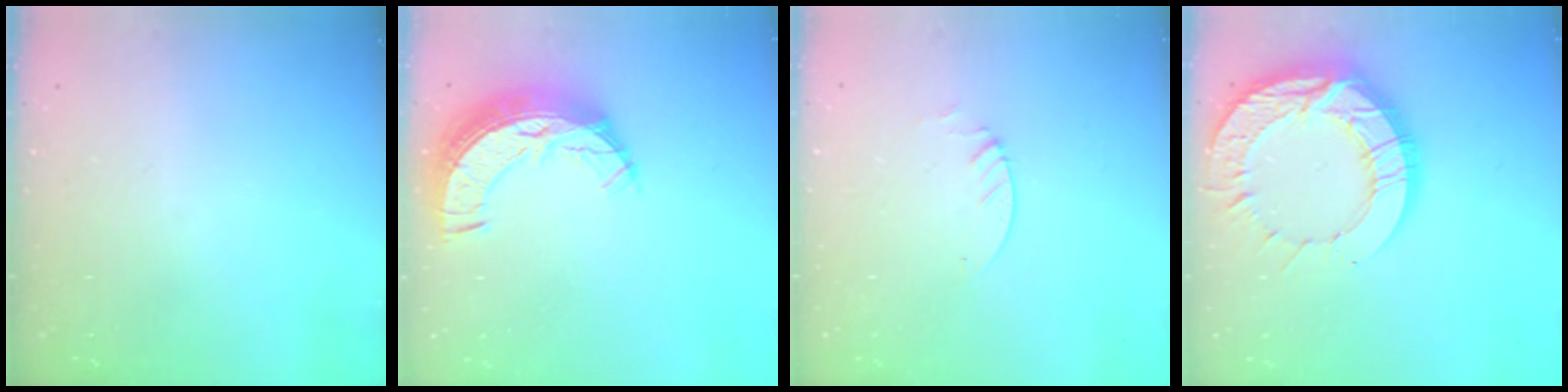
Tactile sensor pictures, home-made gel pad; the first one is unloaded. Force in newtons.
{"total": 12.4, "press": 12.4, "slide": 1.0}
{"total": 1.3, "press": 1.3, "slide": 0.1}
{"total": 20.2, "press": 20.1, "slide": 1.8}